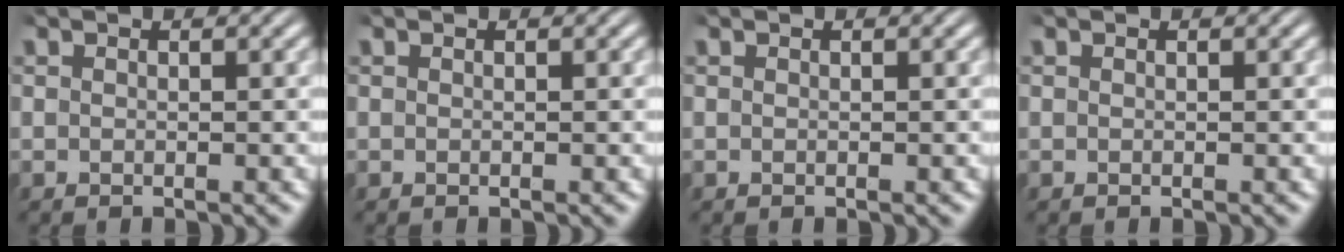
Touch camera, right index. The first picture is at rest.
{"total": 0.0}
{"total": 0.0}
{"total": 0.0}